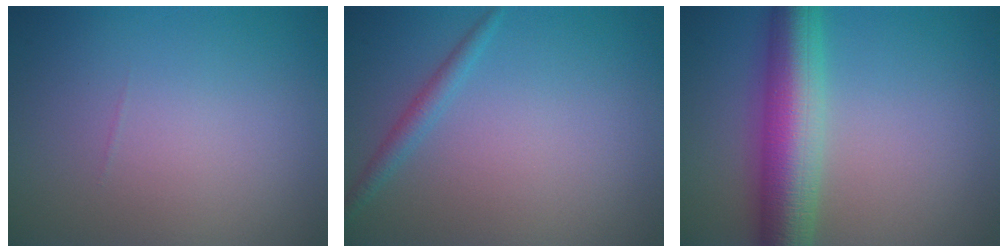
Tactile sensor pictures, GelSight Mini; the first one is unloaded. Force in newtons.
{"total": 1.4, "press": 1.4, "slide": 0.1}
{"total": 7.9, "press": 7.8, "slide": 0.2}